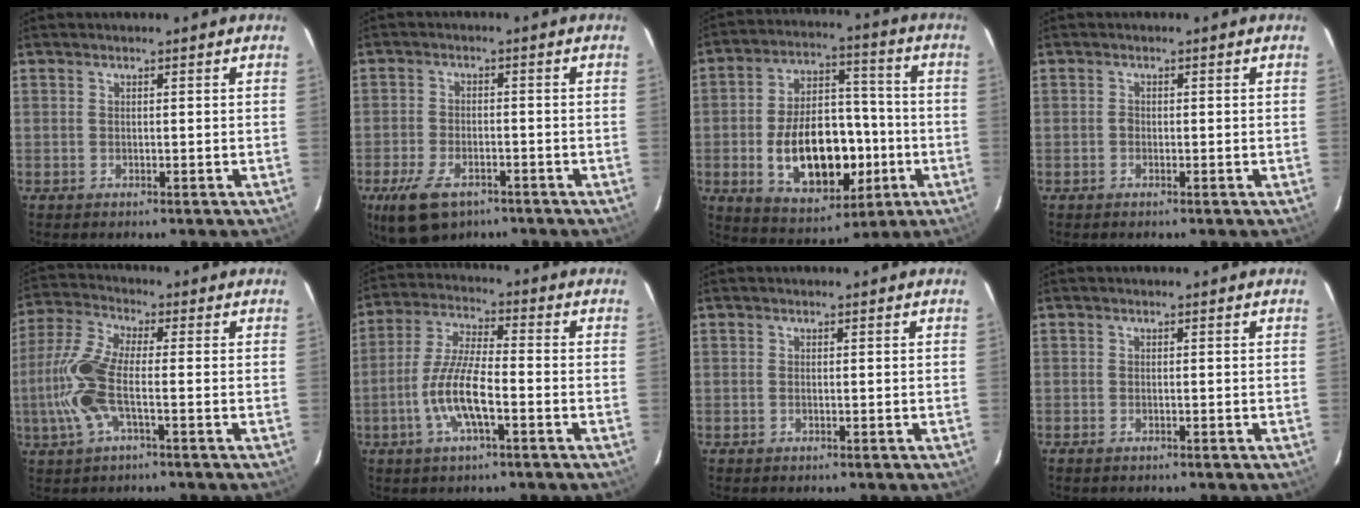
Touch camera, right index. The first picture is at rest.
{"total": 9.8, "force": [-6.1, 4.9, 5.8], "torque": [-0.139, -0.018, -0.107]}
{"total": 18.7, "force": [-4.5, 10.9, 14.5], "torque": [-0.272, 0.020, -0.049]}
{"total": 0.7, "force": [-0.3, 0.6, 0.2], "torque": [-0.002, 0.001, -0.008]}
{"total": 11.0, "force": [-2.4, 3.2, 10.2], "torque": [-0.239, 0.002, -0.053]}
{"total": 9.6, "force": [-3.4, 2.2, 8.7], "torque": [-0.180, 0.000, -0.068]}
{"total": 0.0}
{"total": 0.7, "force": [-0.6, 0.3, 0.3], "torque": [-0.005, -0.001, -0.013]}